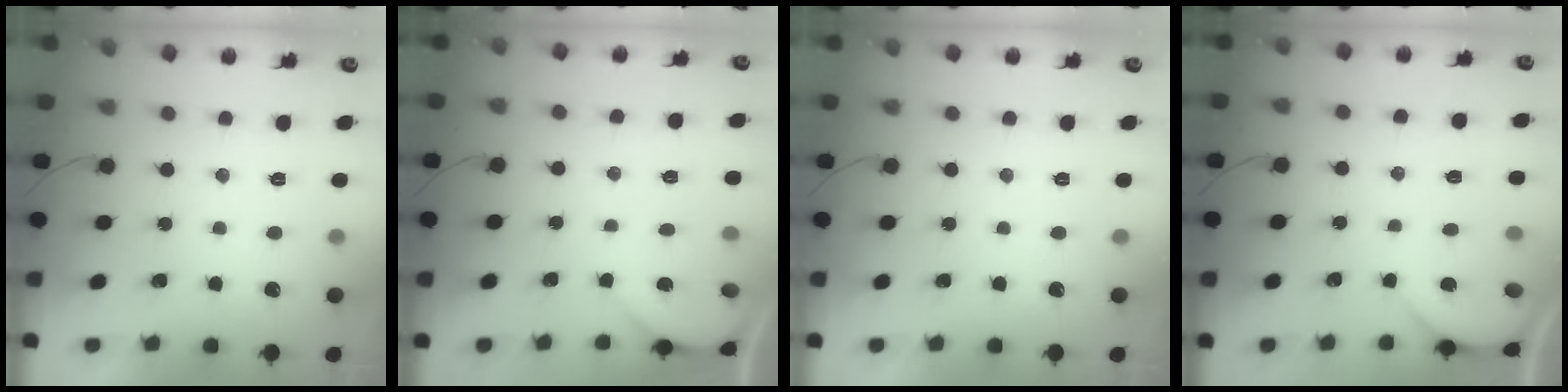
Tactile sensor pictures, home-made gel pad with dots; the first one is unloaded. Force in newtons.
{"total": 2.3, "press": 2.3, "slide": 0.2}
{"total": 0.0}
{"total": 0.6, "press": 0.6, "slide": 0.1}